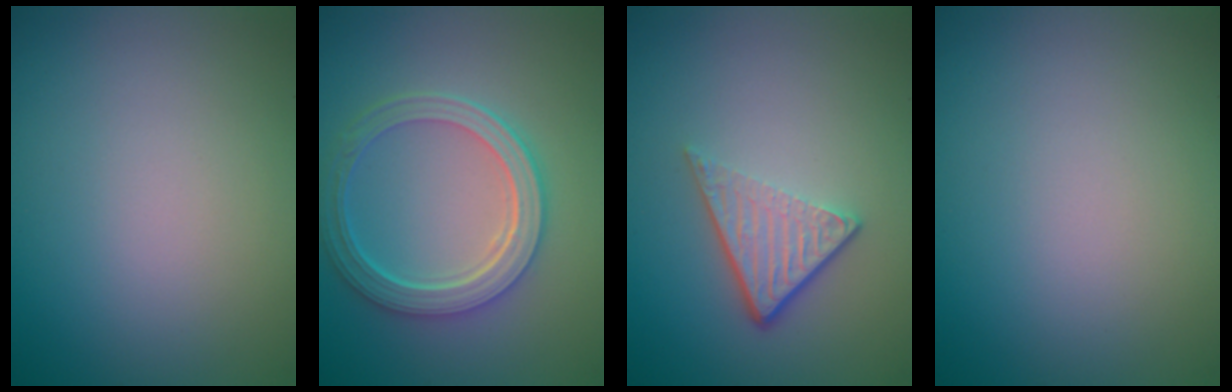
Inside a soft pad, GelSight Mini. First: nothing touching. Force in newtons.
{"total": 5.6, "press": 4.1, "slide": 3.8}
{"total": 3.9, "press": 2.6, "slide": 2.9}
{"total": 0.0}